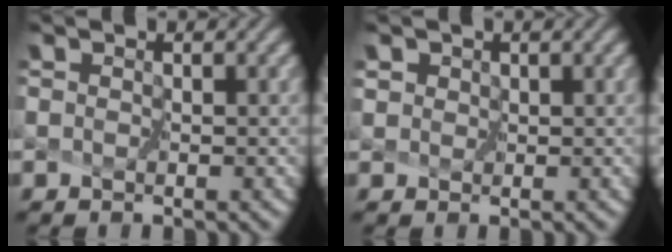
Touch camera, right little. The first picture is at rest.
{"total": 2.8, "force": [1.5, 2.0, 1.3], "torque": [-0.025, 0.023, 0.010]}